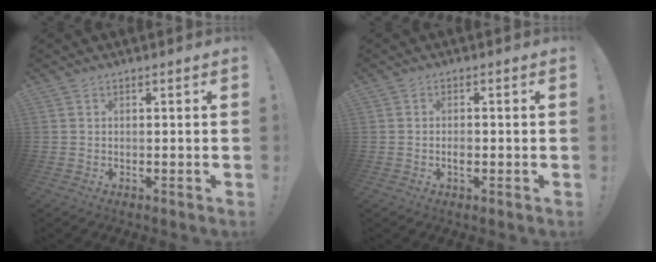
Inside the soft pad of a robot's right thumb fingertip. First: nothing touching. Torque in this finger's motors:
{"motor_torque": [-0.05, -0.03, 0.00, 0.00, 0.00]}